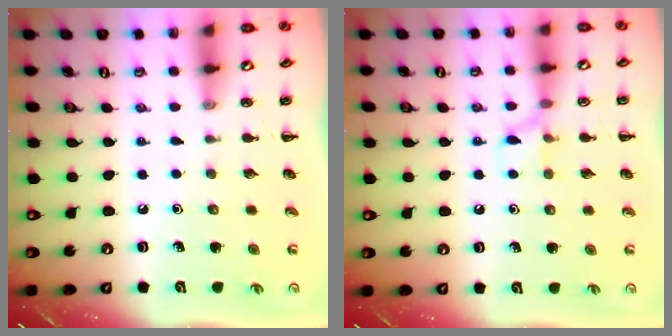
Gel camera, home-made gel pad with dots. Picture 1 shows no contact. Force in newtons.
{"total": 5.9, "press": 5.8, "slide": 0.8}